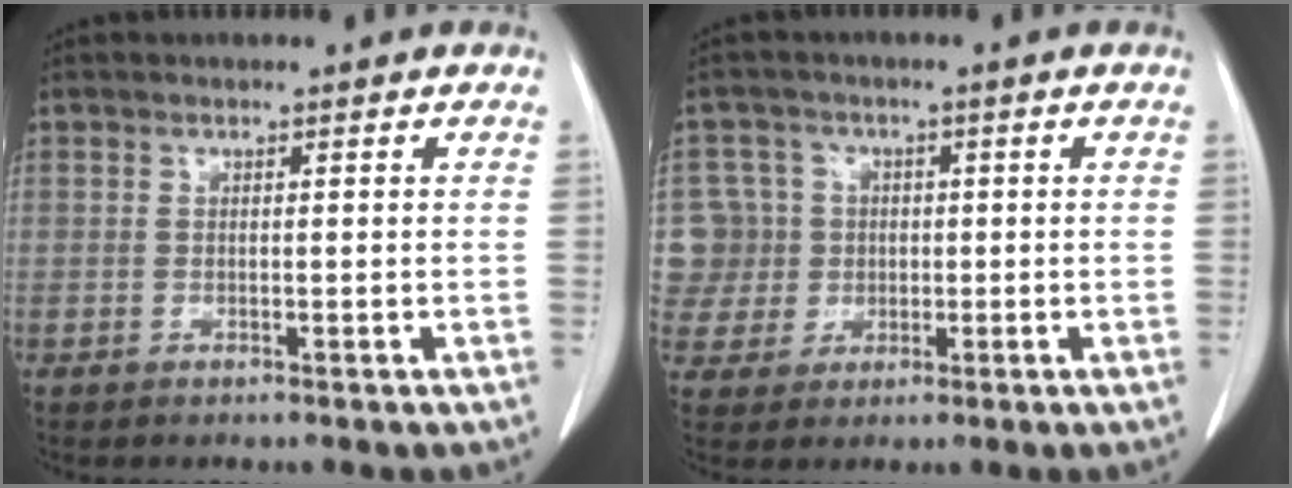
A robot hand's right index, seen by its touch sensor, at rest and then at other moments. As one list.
[{"total": 7.7, "force": [0.4, 7.7, 0.1], "torque": [-0.005, 0.029, 0.020]}]